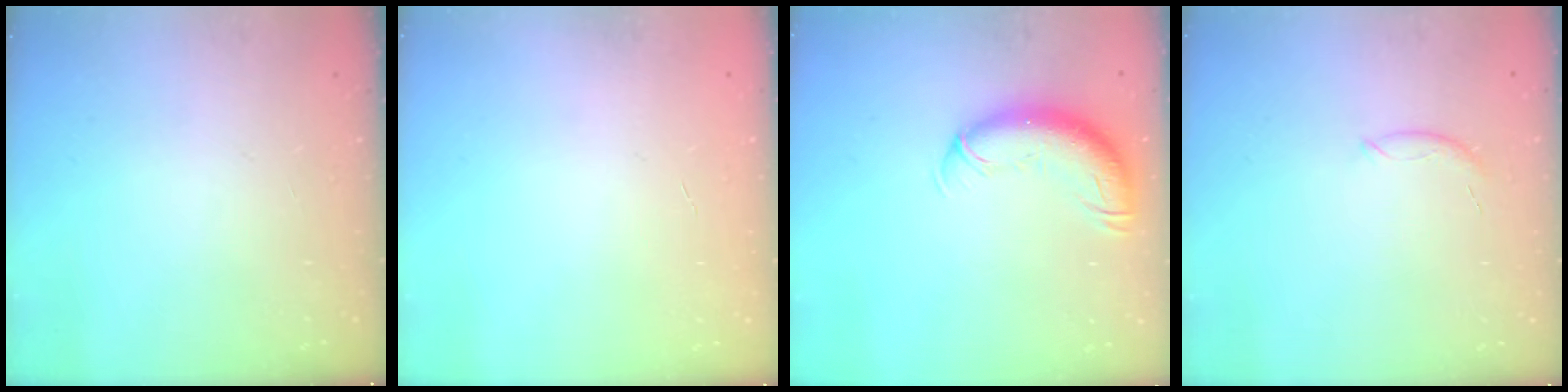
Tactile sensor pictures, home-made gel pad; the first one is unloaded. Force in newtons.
{"total": 0.0}
{"total": 12.2, "press": 11.8, "slide": 3.0}
{"total": 6.5, "press": 6.4, "slide": 1.4}